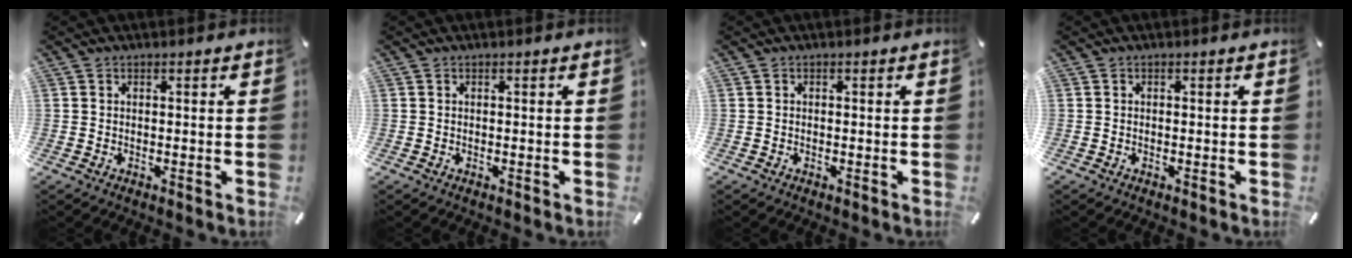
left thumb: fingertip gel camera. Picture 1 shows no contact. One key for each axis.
{"total": 0.0}
{"total": 0.0}
{"total": 0.0}